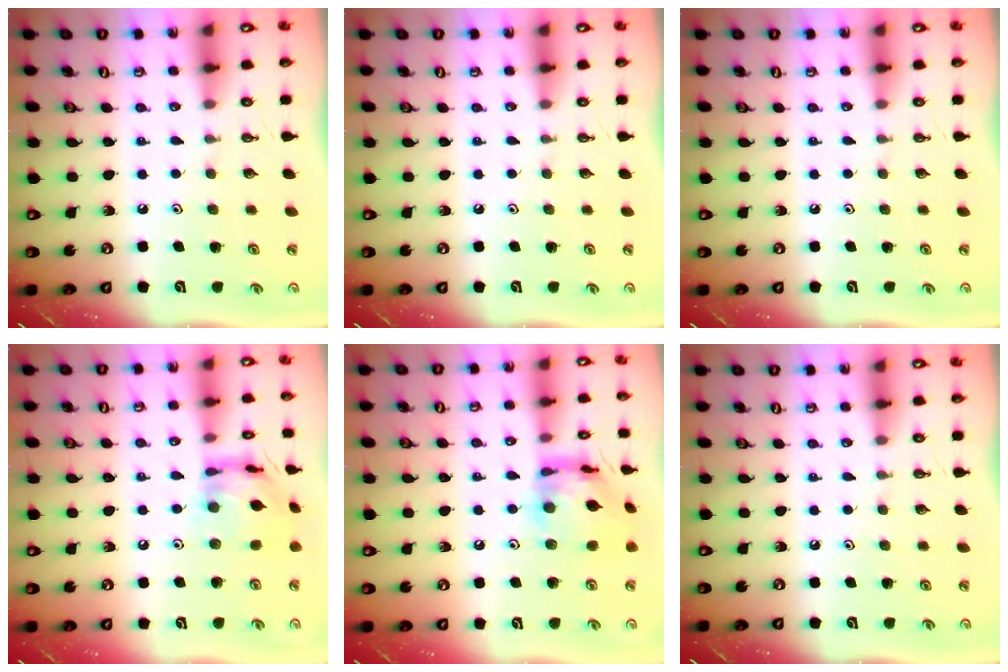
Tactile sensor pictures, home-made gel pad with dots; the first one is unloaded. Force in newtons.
{"total": 0.0}
{"total": 0.0}
{"total": 13.8, "press": 13.7, "slide": 1.1}
{"total": 13.9, "press": 13.9, "slide": 1.4}
{"total": 0.0}